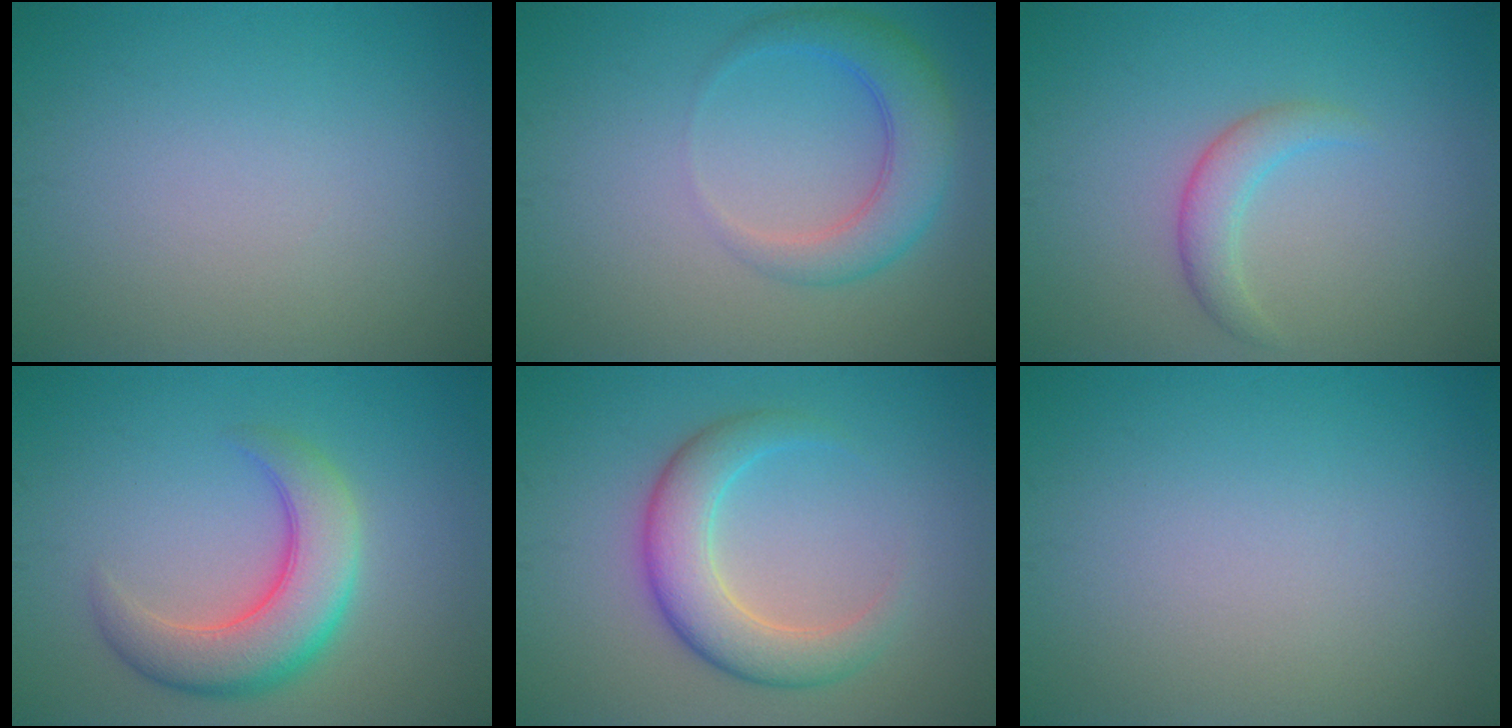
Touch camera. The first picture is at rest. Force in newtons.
{"total": 4.1, "press": 4.1, "slide": 0.2}
{"total": 2.3, "press": 2.3, "slide": 0.2}
{"total": 6.2, "press": 6.2, "slide": 0.2}
{"total": 5.0, "press": 5.0, "slide": 0.3}
{"total": 0.0}